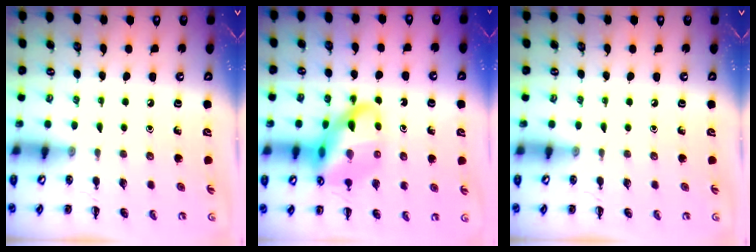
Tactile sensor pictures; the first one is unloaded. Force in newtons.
{"total": 17.2, "press": 16.9, "slide": 3.1}
{"total": 0.0}